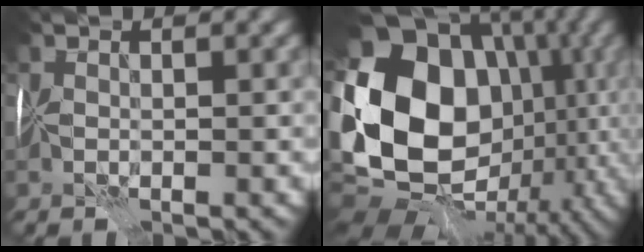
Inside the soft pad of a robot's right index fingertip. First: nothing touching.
{"total": 17.6, "force": [-0.3, 13.3, 11.4], "torque": [-0.222, -0.003, 0.023]}